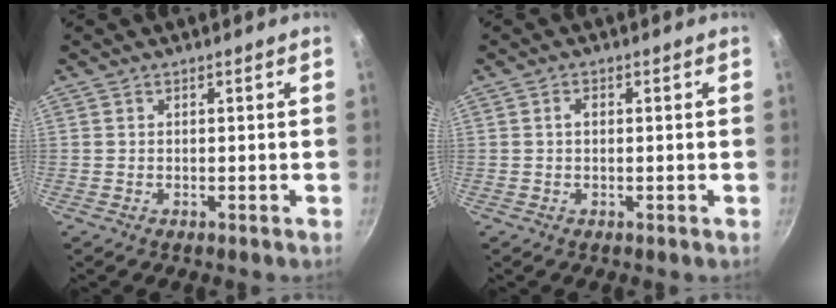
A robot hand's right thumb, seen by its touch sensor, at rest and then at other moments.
{"total": 1.5, "force": [0.2, 1.0, 1.1], "torque": [-0.020, 0.005, 0.002]}